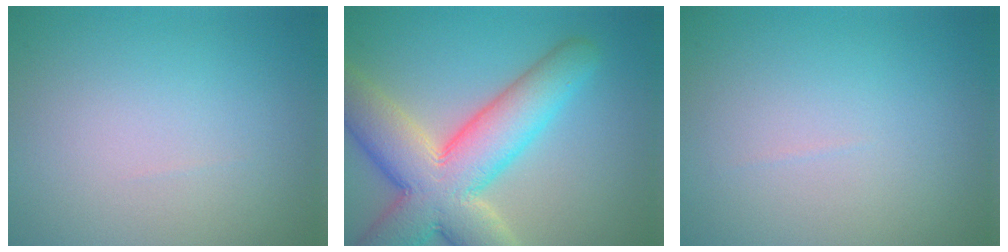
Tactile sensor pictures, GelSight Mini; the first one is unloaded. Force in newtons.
{"total": 11.0, "press": 10.9, "slide": 0.6}
{"total": 0.0}